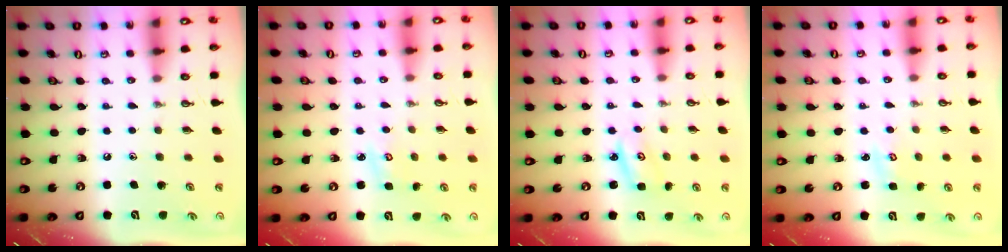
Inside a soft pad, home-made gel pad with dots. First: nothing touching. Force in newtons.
{"total": 2.7, "press": 2.7, "slide": 0.3}
{"total": 2.8, "press": 2.8, "slide": 0.2}
{"total": 2.5, "press": 2.5, "slide": 0.3}